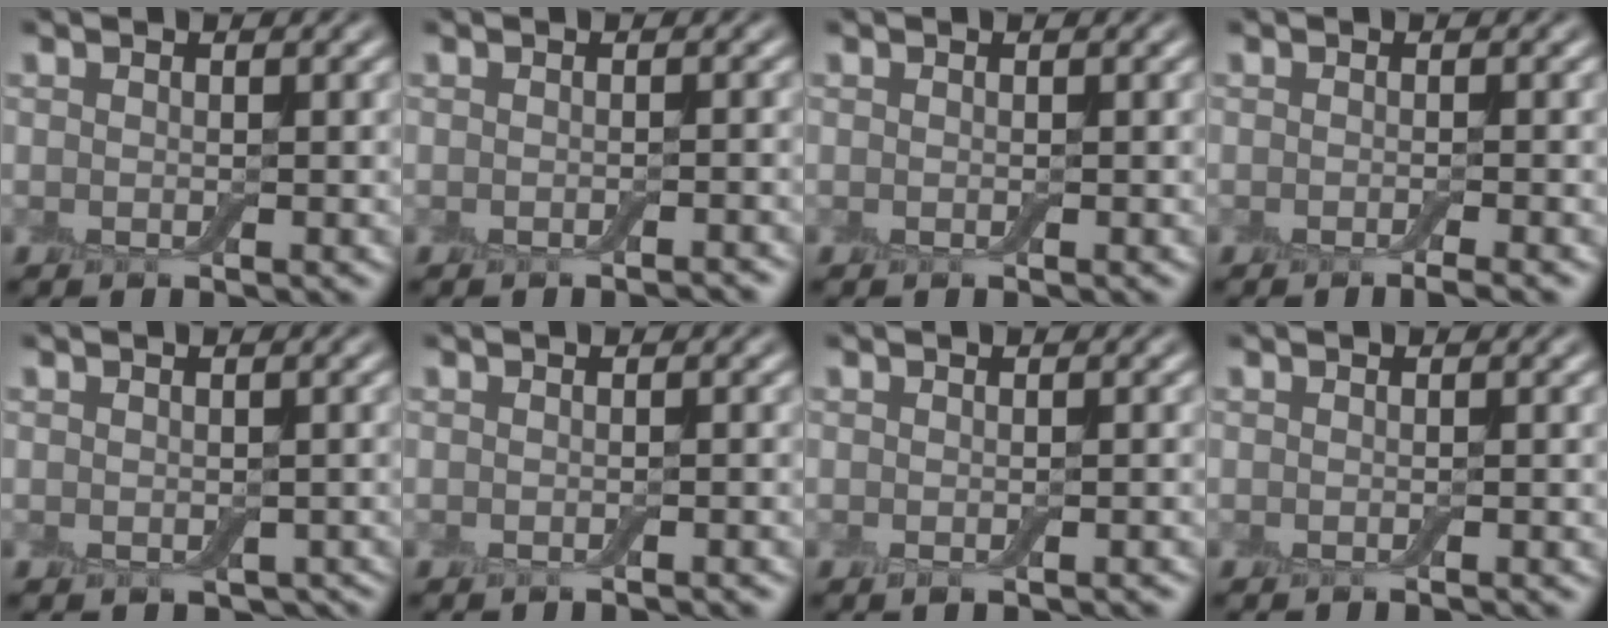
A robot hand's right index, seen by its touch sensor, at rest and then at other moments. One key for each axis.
{"total": 1.0, "fx": -0.8, "fy": 0.1, "fz": 0.5, "tx": -0.005, "ty": -0.001, "tz": -0.013}
{"total": 0.0}
{"total": 1.7, "fx": -0.9, "fy": 0.3, "fz": 1.4, "tx": -0.010, "ty": -0.002, "tz": -0.017}
{"total": 2.3, "fx": -1.1, "fy": 1.5, "fz": 1.3, "tx": -0.019, "ty": -0.019, "tz": -0.009}
{"total": 0.9, "fx": -0.8, "fy": 0.1, "fz": 0.3, "tx": -0.004, "ty": -0.004, "tz": -0.012}
{"total": 1.0, "fx": -0.6, "fy": 0.3, "fz": 0.7, "tx": -0.013, "ty": -0.007, "tz": -0.008}
{"total": 0.6, "fx": -0.6, "fy": 0.0, "fz": 0.2, "tx": -0.002, "ty": -0.001, "tz": -0.008}